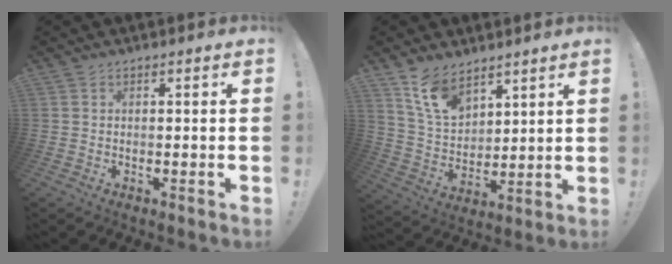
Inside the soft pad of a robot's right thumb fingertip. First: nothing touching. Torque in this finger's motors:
{"motor_torque": [1.73, 1.45, 0.10, -0.11, 0.05]}